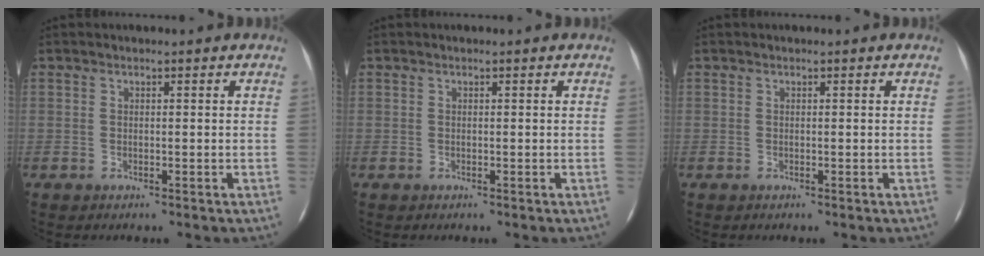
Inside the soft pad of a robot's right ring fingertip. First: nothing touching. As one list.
[{"total": 0.0}, {"total": 0.0}]